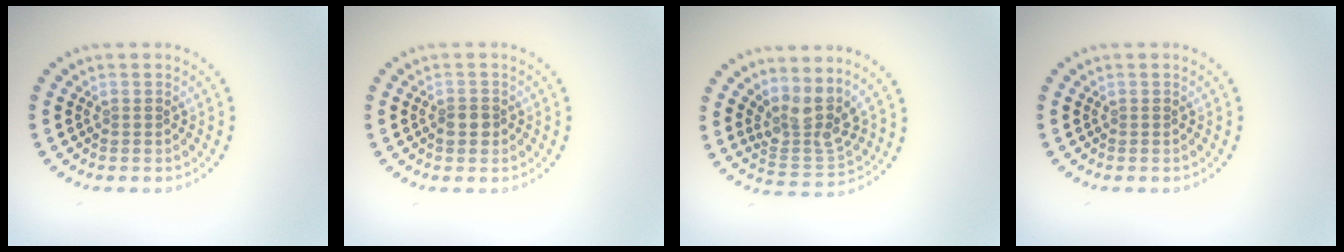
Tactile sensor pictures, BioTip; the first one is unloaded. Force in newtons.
{"total": 1.4, "press": 1.3, "slide": 0.5}
{"total": 3.7, "press": 2.8, "slide": 2.4}
{"total": 0.0}